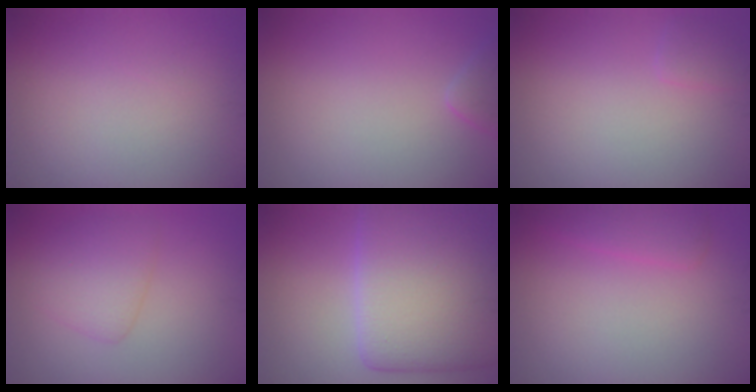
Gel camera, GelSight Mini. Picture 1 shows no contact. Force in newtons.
{"total": 1.4, "press": 1.4, "slide": 0.2}
{"total": 1.0, "press": 1.0, "slide": 0.1}
{"total": 3.0, "press": 3.0, "slide": 0.2}
{"total": 14.5, "press": 14.5, "slide": 0.5}
{"total": 2.2, "press": 2.2, "slide": 0.0}